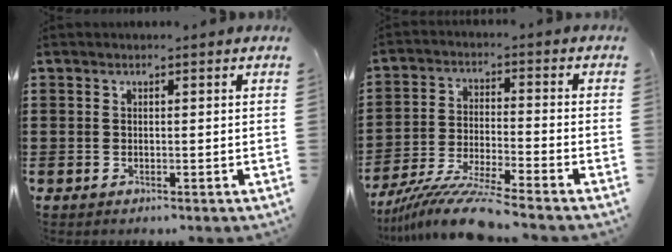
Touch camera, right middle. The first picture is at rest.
{"total": 9.0, "force": [-8.2, -0.4, 3.8], "torque": [-0.077, -0.006, -0.158]}